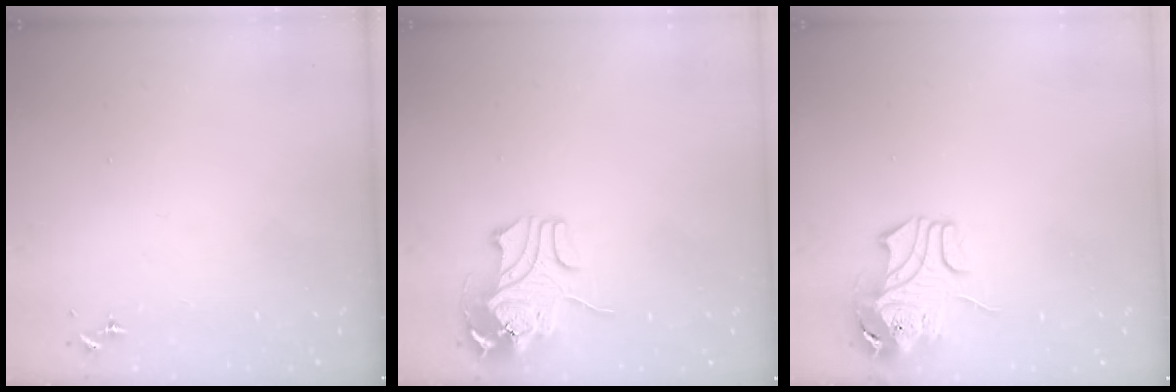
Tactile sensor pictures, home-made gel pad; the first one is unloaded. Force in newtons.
{"total": 10.6, "press": 10.6, "slide": 0.8}
{"total": 9.1, "press": 9.0, "slide": 1.4}